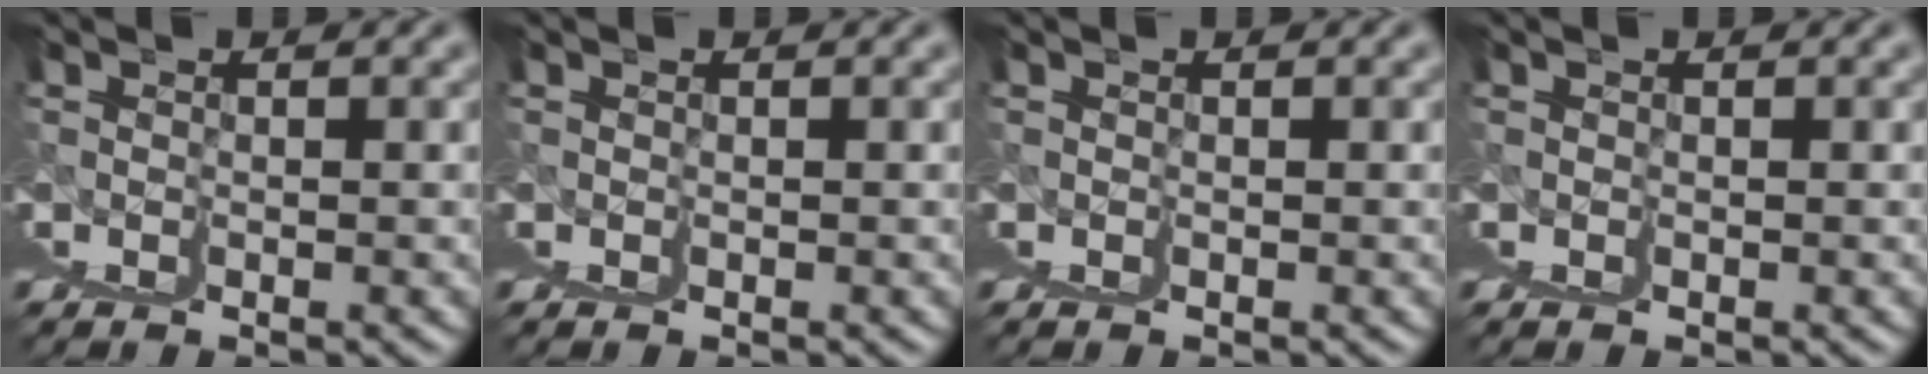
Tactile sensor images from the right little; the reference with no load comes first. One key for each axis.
{"total": 0.0}
{"total": 0.0}
{"total": 0.0}